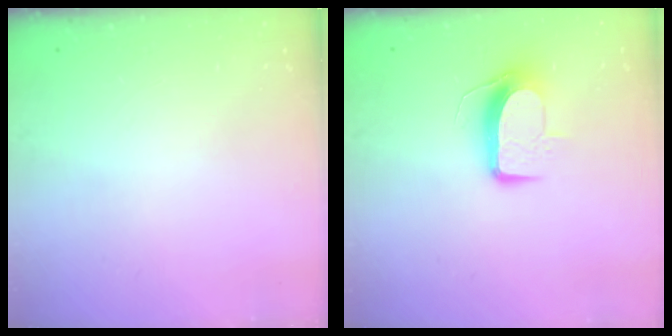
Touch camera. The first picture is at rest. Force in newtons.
{"total": 9.9, "press": 9.9, "slide": 0.3}